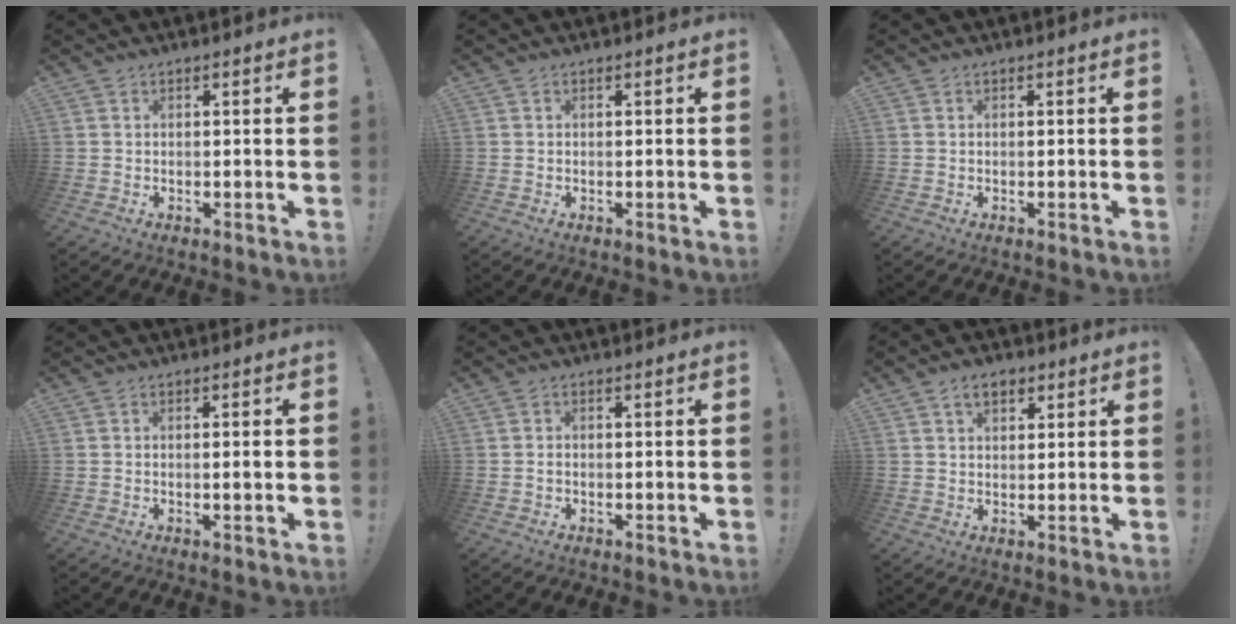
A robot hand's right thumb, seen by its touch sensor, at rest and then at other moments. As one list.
[{"total": 0.0}, {"total": 0.0}, {"total": 2.1, "force": [-0.3, 0.1, 2.0], "torque": [-0.035, 0.001, -0.007]}, {"total": 0.9, "force": [-0.6, 0.5, 0.5], "torque": [-0.018, 0.004, -0.009]}, {"total": 4.8, "force": [2.3, 3.0, 2.8], "torque": [-0.033, -0.004, 0.039]}]